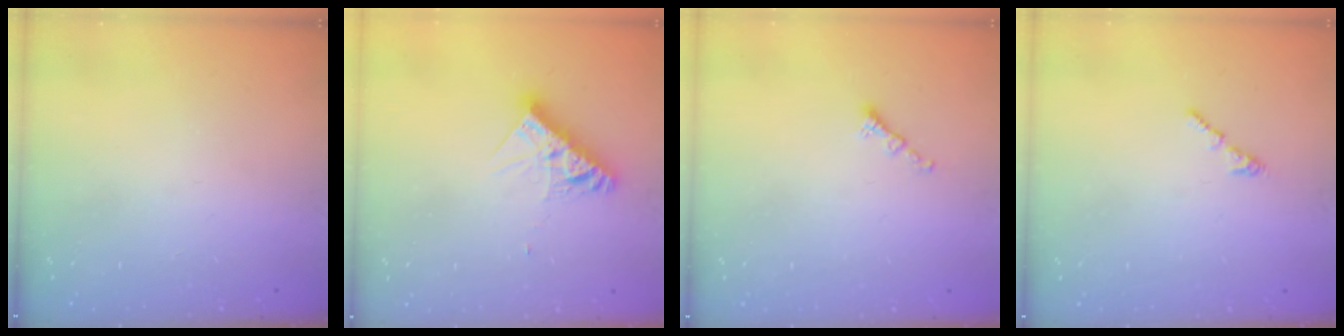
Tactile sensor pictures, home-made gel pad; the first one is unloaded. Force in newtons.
{"total": 10.2, "press": 10.2, "slide": 0.7}
{"total": 1.3, "press": 1.2, "slide": 0.6}
{"total": 0.7, "press": 0.6, "slide": 0.4}